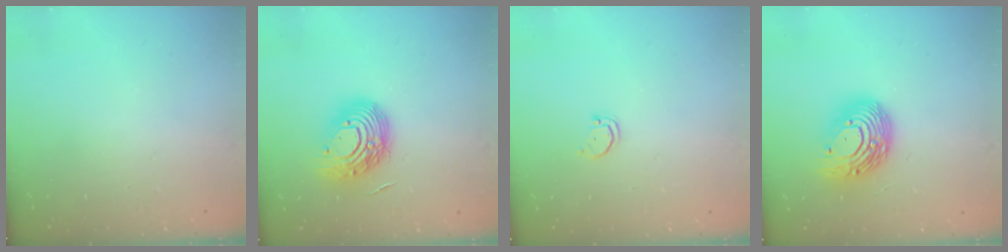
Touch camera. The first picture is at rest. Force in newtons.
{"total": 14.8, "press": 14.7, "slide": 1.5}
{"total": 1.8, "press": 1.8, "slide": 0.1}
{"total": 16.4, "press": 16.4, "slide": 1.2}